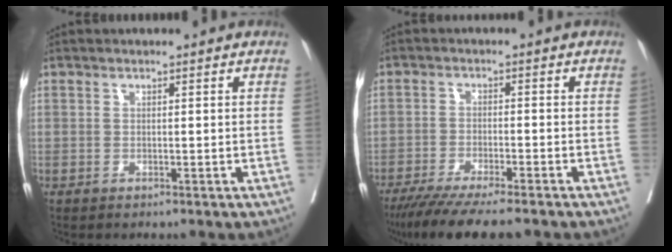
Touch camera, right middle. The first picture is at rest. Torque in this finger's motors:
{"motor_torque": [0.93, -0.92, 0.17, 0.05]}